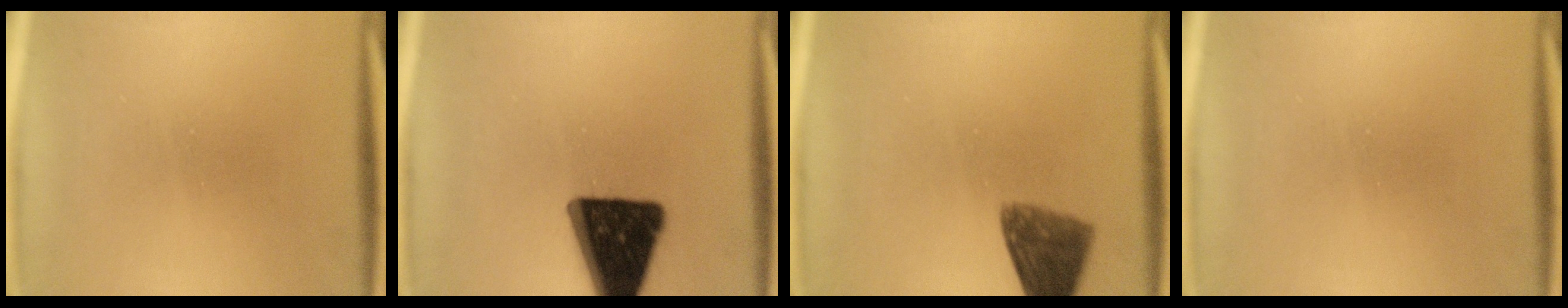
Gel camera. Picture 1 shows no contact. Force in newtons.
{"total": 18.0}
{"total": 7.8}
{"total": 0.0}